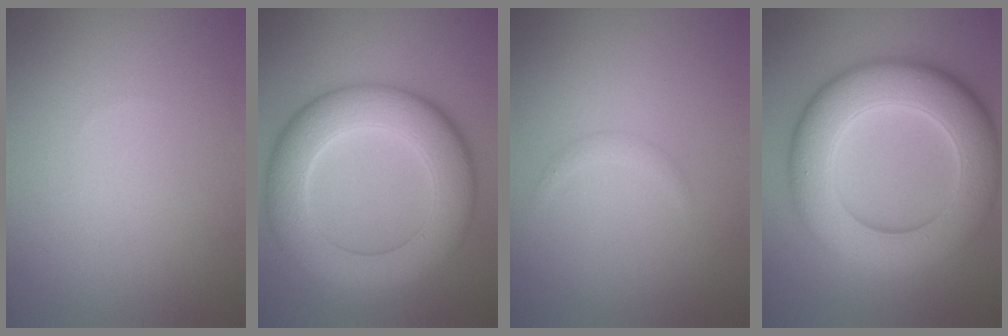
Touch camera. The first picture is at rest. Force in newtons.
{"total": 9.3, "press": 9.3, "slide": 0.5}
{"total": 0.6, "press": 0.6, "slide": 0.0}
{"total": 11.1, "press": 11.1, "slide": 0.3}